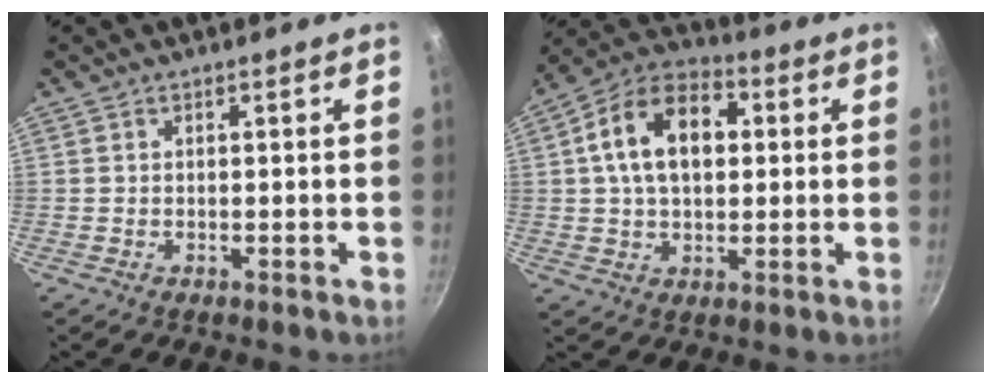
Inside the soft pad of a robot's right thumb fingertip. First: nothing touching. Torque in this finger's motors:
{"motor_torque": [0.51, 3.17, 1.52, 0.18, 0.16]}